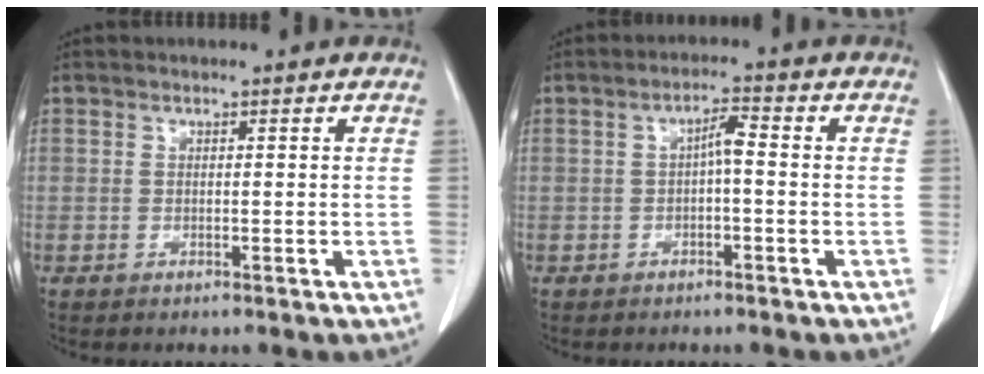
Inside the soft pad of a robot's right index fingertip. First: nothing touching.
{"total": 2.9, "force": [-0.2, 0.5, 2.8], "torque": [-0.048, 0.011, -0.003]}